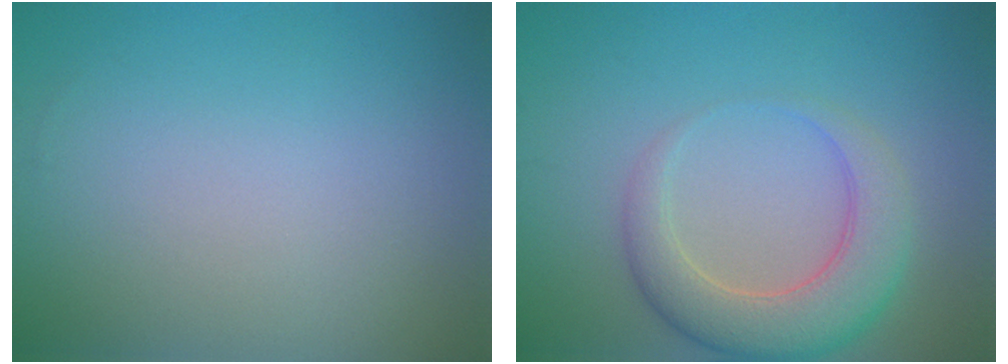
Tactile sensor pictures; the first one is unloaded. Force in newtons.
{"total": 5.3, "press": 5.3, "slide": 0.3}